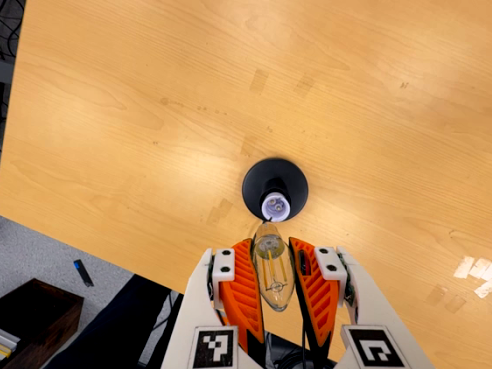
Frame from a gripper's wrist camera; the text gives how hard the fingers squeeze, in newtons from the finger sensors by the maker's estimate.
{"total": 21.3, "left": 23.9, "right": 18.6}